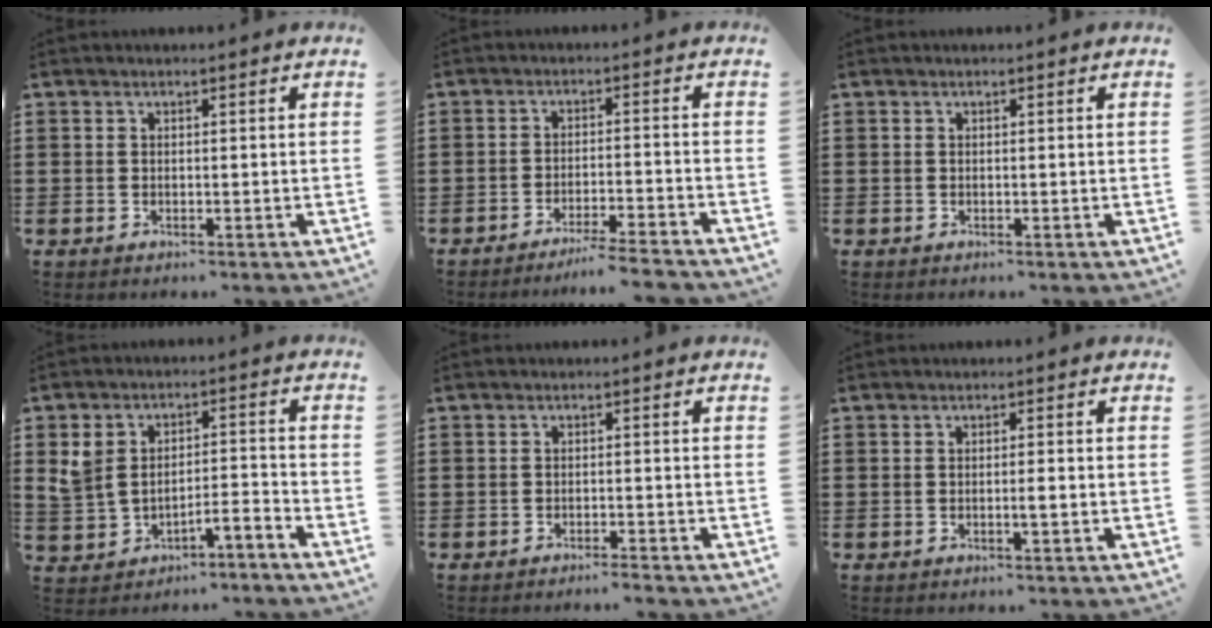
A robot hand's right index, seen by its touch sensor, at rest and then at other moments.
{"total": 3.9, "force": [-3.7, -0.6, 1.3], "torque": [-0.022, -0.007, -0.074]}
{"total": 0.0}
{"total": 3.7, "force": [-2.2, 1.9, 2.2], "torque": [-0.062, 0.005, -0.051]}
{"total": 1.2, "force": [-1.1, -0.1, 0.4], "torque": [-0.008, 0.002, -0.022]}
{"total": 1.5, "force": [-0.4, -0.1, 1.5], "torque": [-0.024, -0.004, -0.007]}